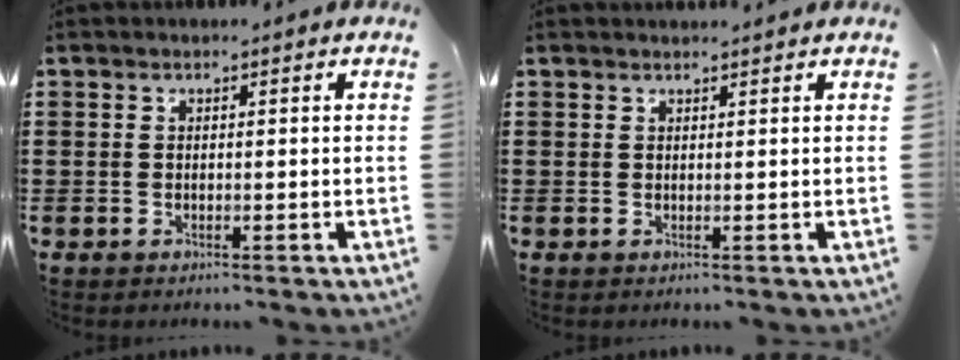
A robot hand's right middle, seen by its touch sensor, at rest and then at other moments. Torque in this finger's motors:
{"motor_torque": [-0.62, 0.48, -0.17, -0.01]}